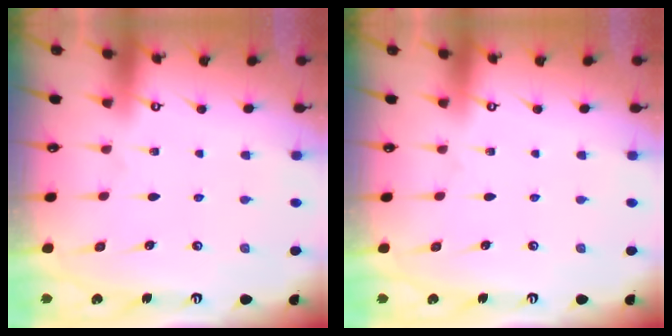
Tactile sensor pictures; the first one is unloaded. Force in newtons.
{"total": 0.0}